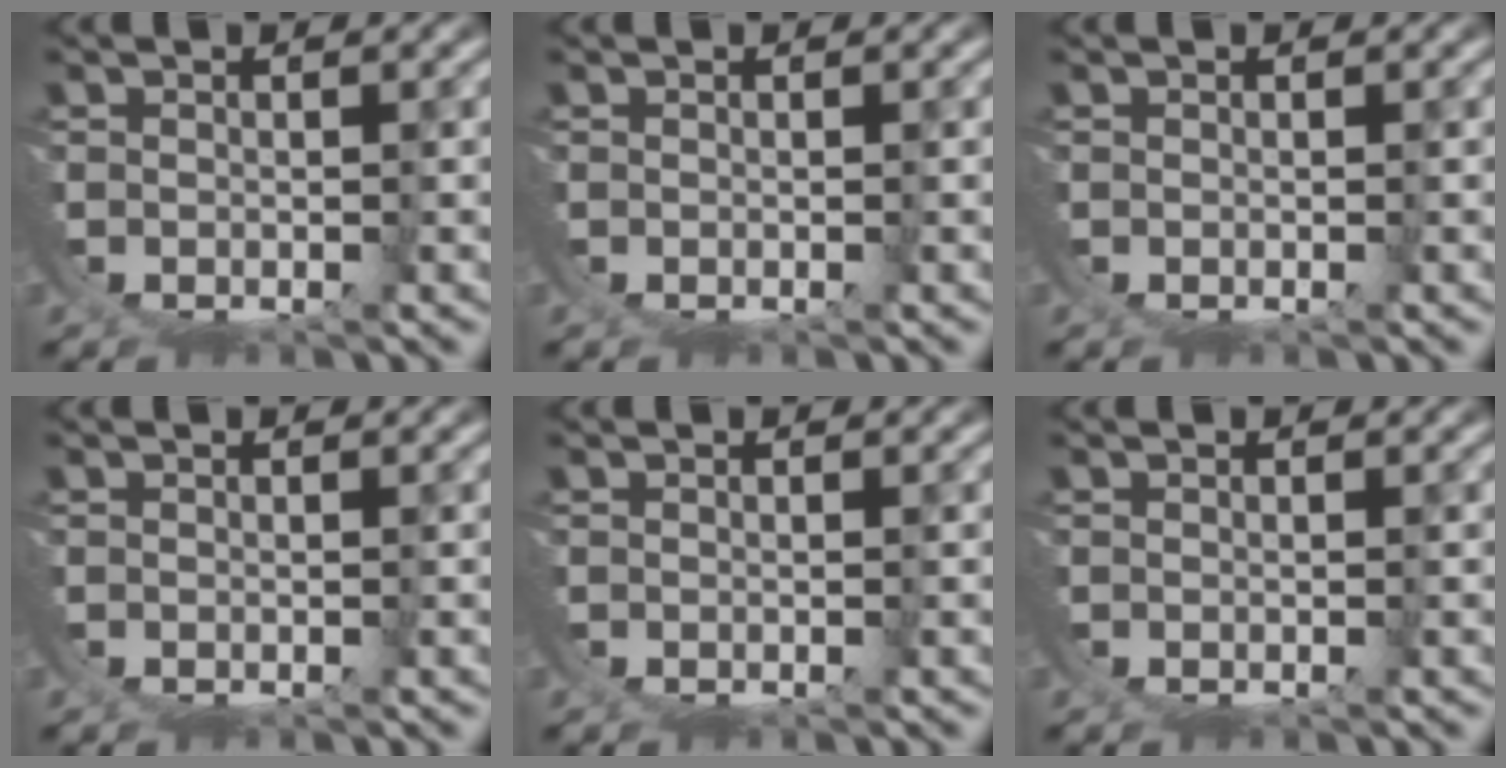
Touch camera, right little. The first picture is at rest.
{"total": 0.0}
{"total": 0.0}
{"total": 0.0}
{"total": 0.0}
{"total": 0.0}